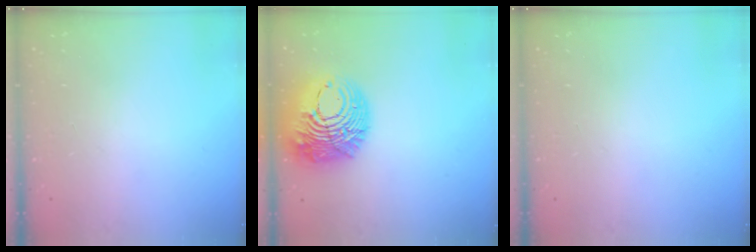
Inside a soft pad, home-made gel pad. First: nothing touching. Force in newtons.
{"total": 18.9, "press": 18.8, "slide": 2.3}
{"total": 0.0}